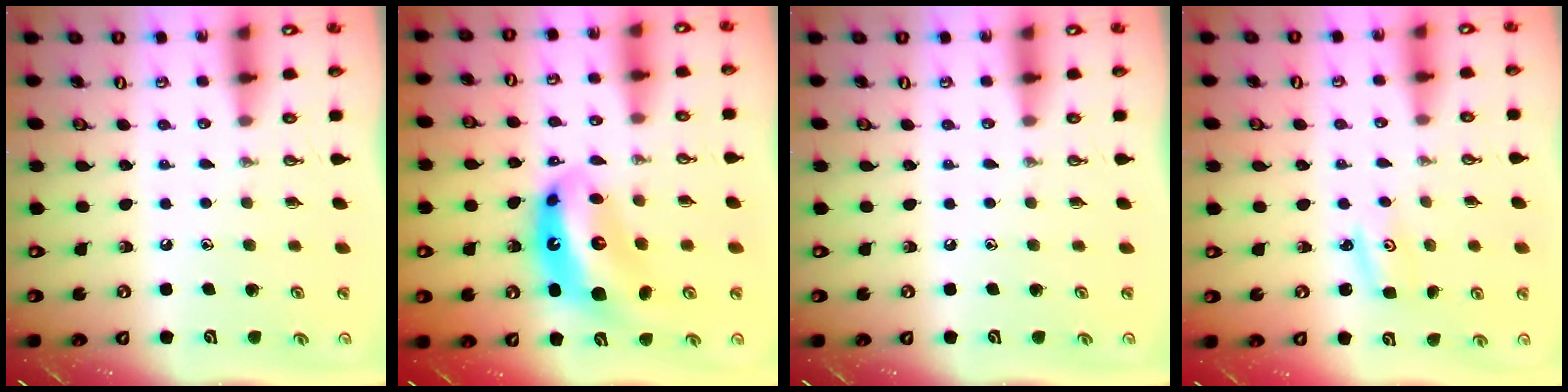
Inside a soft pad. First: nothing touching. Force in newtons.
{"total": 13.8, "press": 13.7, "slide": 1.3}
{"total": 0.0}
{"total": 2.9, "press": 2.9, "slide": 0.3}